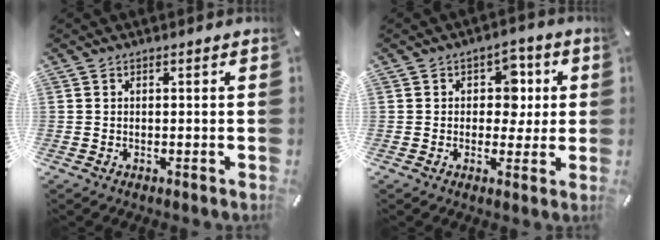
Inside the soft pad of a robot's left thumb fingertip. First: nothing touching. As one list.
[{"total": 7.1, "force": [0.9, 5.8, 4.0], "torque": [-0.042, 0.000, 0.007]}]